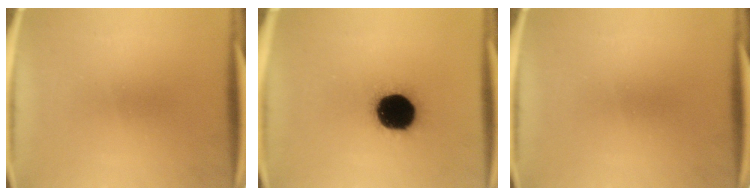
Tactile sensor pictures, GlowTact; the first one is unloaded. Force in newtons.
{"total": 19.3}
{"total": 0.0}